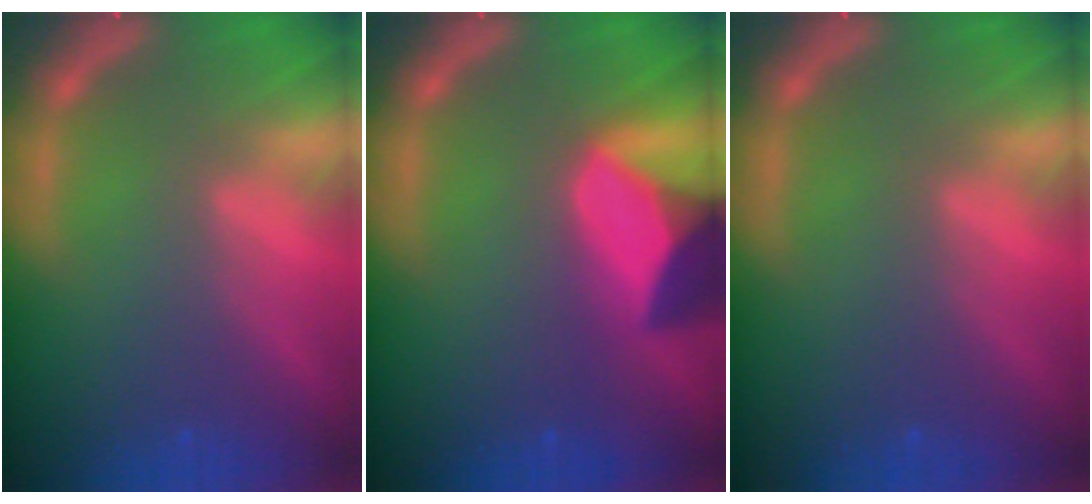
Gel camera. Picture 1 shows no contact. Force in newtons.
{"total": 9.4}
{"total": 0.0}